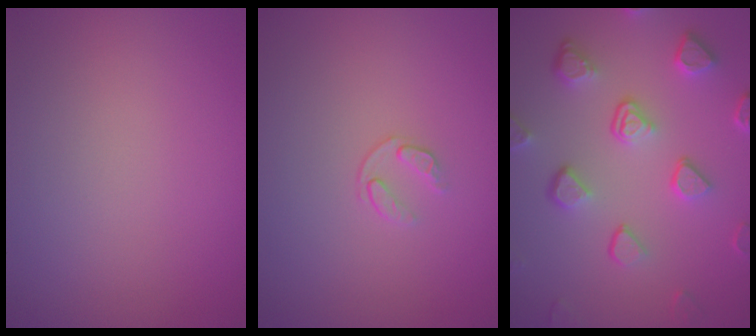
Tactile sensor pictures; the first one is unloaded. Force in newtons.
{"total": 0.9, "press": 0.5, "slide": 0.8}
{"total": 5.4, "press": 4.2, "slide": 3.4}